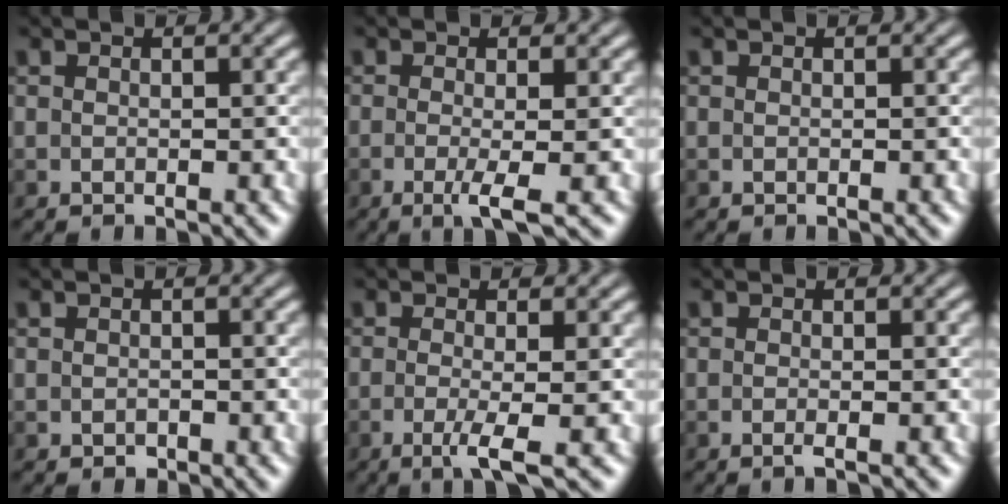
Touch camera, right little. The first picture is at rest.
{"total": 3.3, "force": [-1.5, 0.4, 3.0], "torque": [-0.060, -0.011, -0.025]}
{"total": 0.0}
{"total": 0.5, "force": [-0.5, 0.3, 0.0], "torque": [0.002, 0.000, -0.005]}
{"total": 3.7, "force": [-1.7, 0.5, 3.3], "torque": [-0.068, -0.011, -0.029]}
{"total": 1.0, "force": [-0.7, -0.2, 0.8], "torque": [-0.014, -0.007, -0.013]}